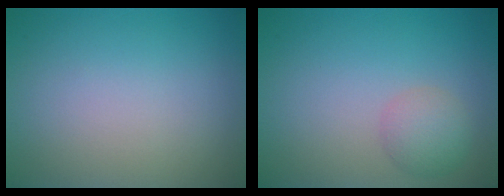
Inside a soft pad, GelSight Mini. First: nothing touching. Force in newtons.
{"total": 2.4, "press": 2.4, "slide": 0.0}